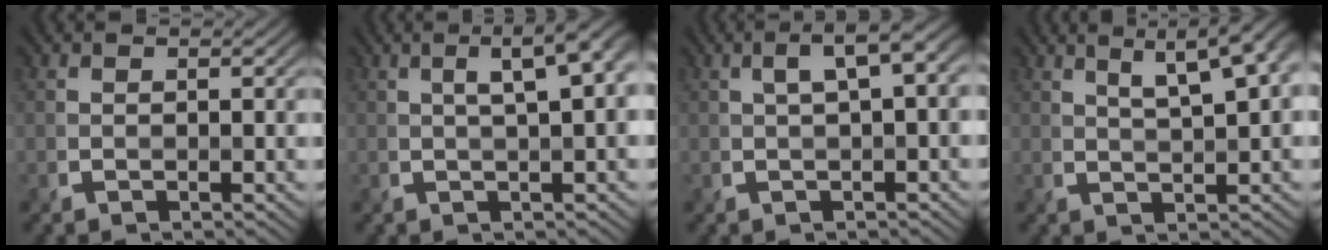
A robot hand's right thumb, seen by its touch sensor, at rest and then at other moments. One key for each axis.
{"total": 6.5, "fx": 1.6, "fy": 1.7, "fz": 6.1, "tx": -0.068, "ty": 0.028, "tz": 0.016}
{"total": 4.4, "fx": 1.0, "fy": 1.0, "fz": 4.1, "tx": -0.068, "ty": 0.019, "tz": 0.016}
{"total": 9.0, "fx": 4.6, "fy": 2.4, "fz": 7.4, "tx": -0.086, "ty": 0.034, "tz": 0.053}